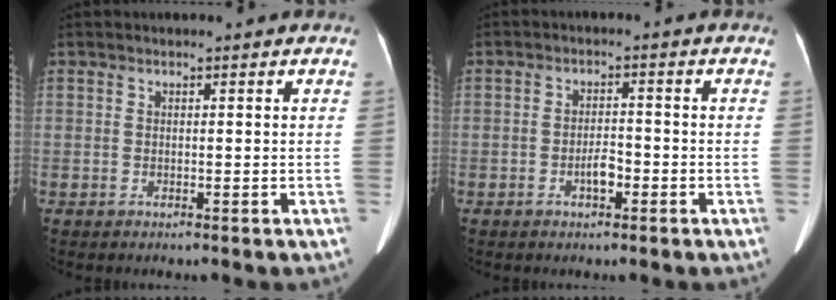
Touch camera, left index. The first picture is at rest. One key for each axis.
{"total": 2.8, "fx": -1.5, "fy": 1.1, "fz": 2.1, "tx": -0.038, "ty": 0.003, "tz": -0.026}